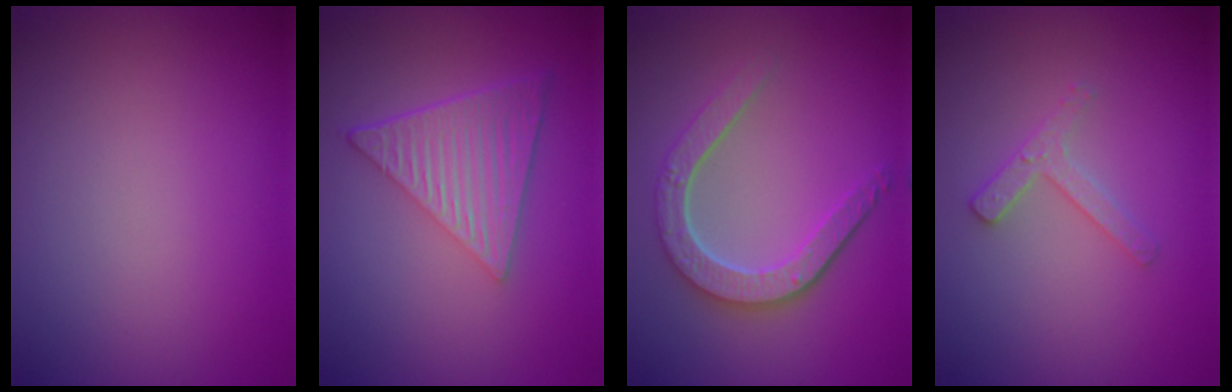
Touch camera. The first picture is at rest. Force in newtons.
{"total": 6.4, "press": 4.4, "slide": 4.6}
{"total": 4.7, "press": 3.7, "slide": 2.9}
{"total": 1.9, "press": 1.8, "slide": 0.4}